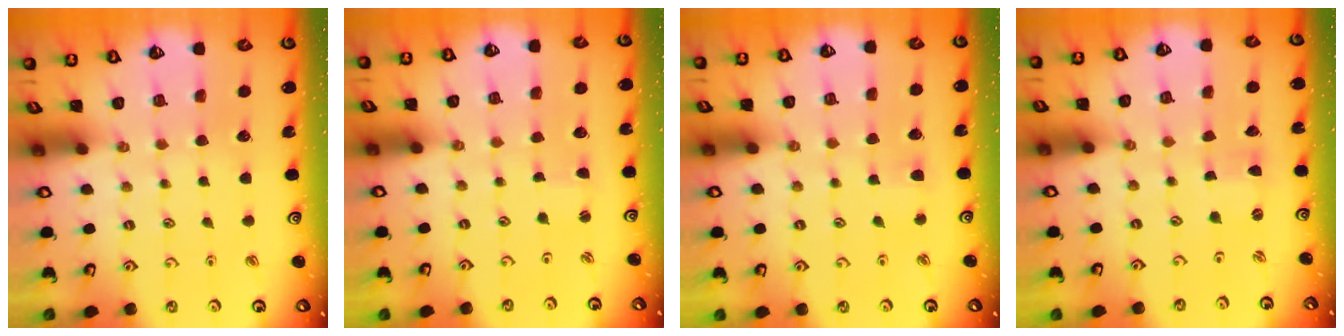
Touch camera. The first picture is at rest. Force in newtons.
{"total": 0.8, "press": 0.8, "slide": 0.2}
{"total": 2.7, "press": 2.7, "slide": 0.4}
{"total": 0.0}